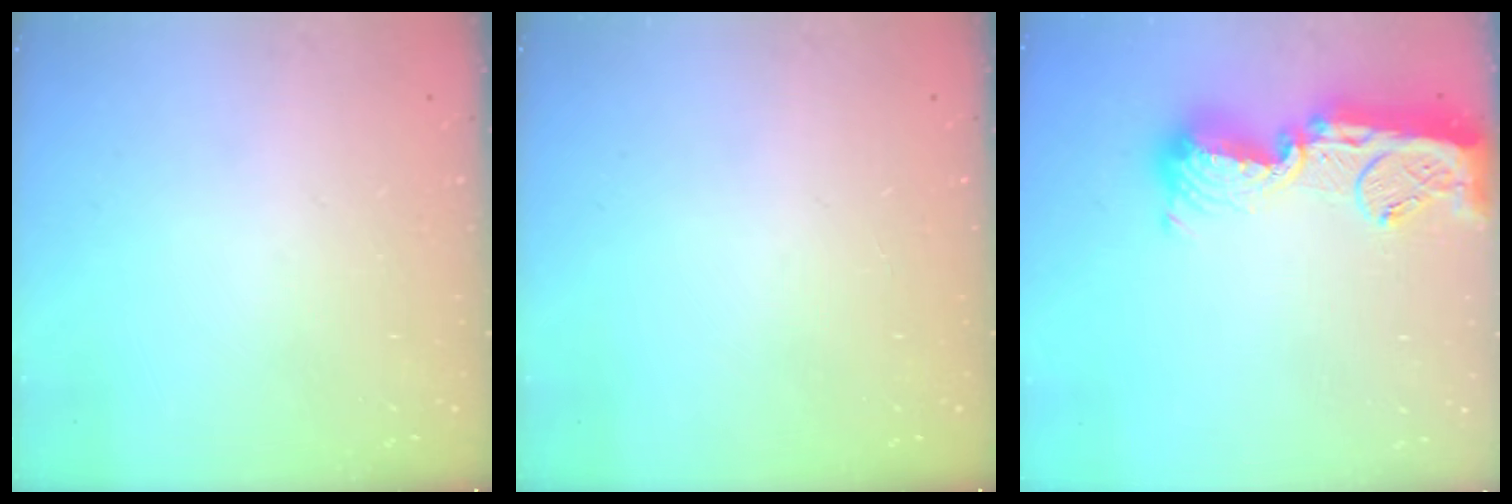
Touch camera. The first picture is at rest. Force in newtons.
{"total": 0.0}
{"total": 16.6, "press": 16.6, "slide": 1.4}